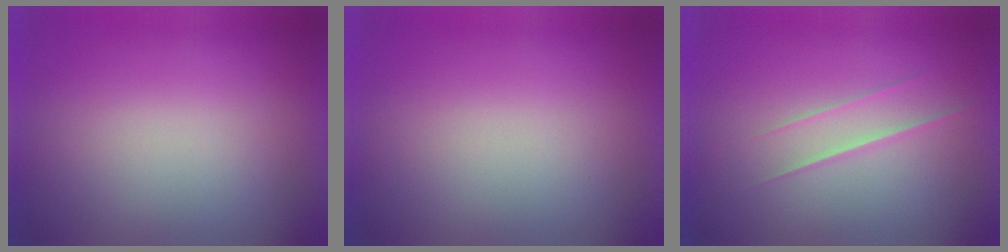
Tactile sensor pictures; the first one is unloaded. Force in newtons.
{"total": 0.0}
{"total": 1.7}